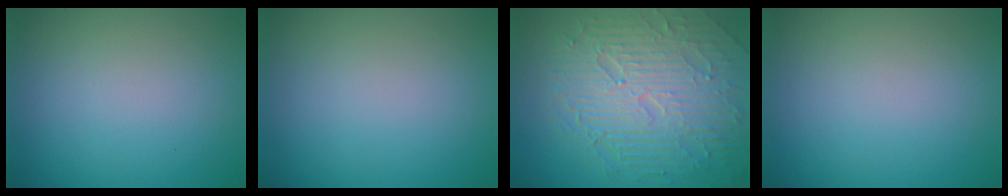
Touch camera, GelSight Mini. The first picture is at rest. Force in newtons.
{"total": 0.0}
{"total": 9.6, "press": 6.3, "slide": 7.3}
{"total": 0.0}